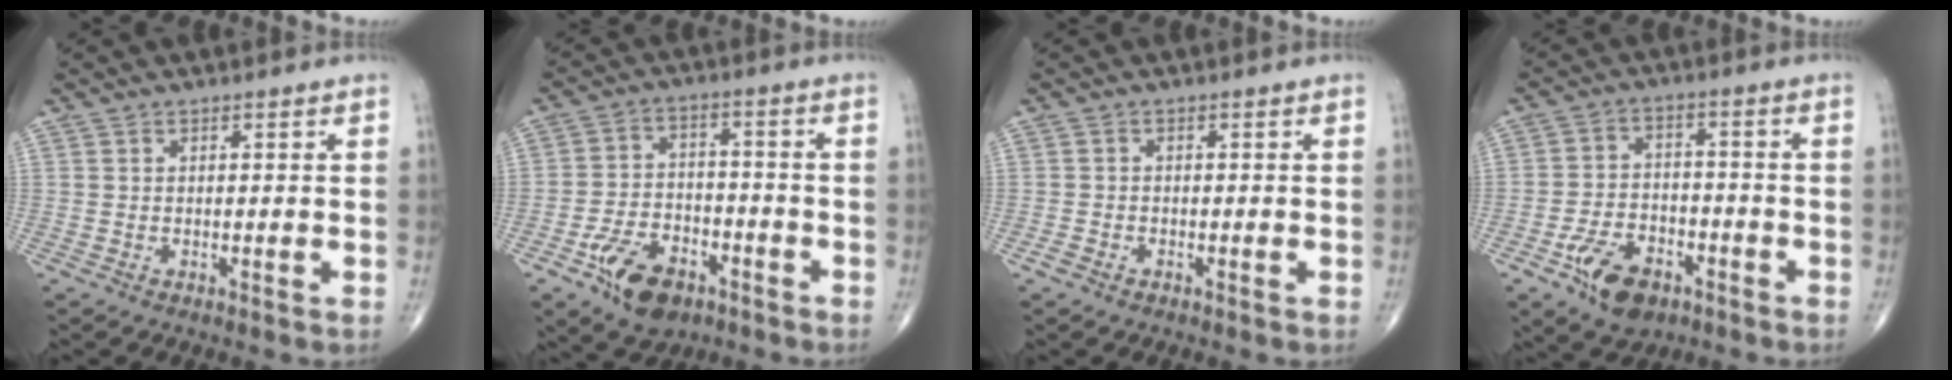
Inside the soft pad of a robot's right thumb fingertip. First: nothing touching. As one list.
[{"total": 11.2, "force": [-6.1, 6.7, 6.5], "torque": [-0.093, 0.030, -0.101]}, {"total": 1.5, "force": [-0.9, 0.9, 0.7], "torque": [-0.017, 0.003, -0.017]}, {"total": 10.1, "force": [-5.4, 6.2, 5.9], "torque": [-0.084, 0.026, -0.088]}]